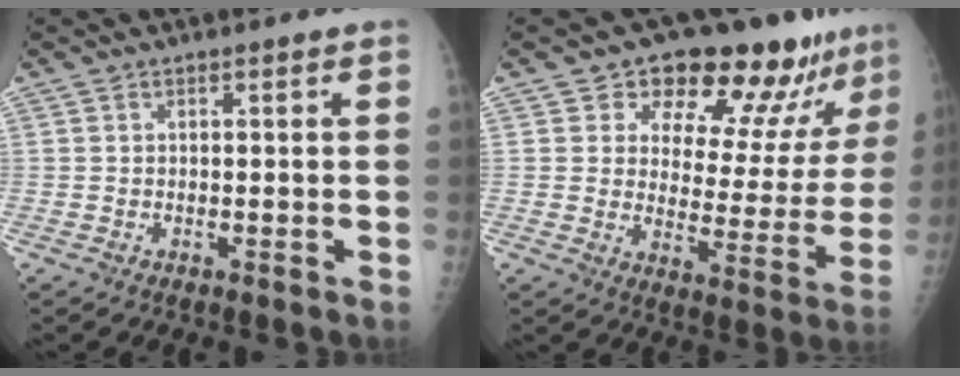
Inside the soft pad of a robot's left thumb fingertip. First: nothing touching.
{"total": 16.3, "force": [12.6, 7.0, 7.6], "torque": [-0.041, -0.076, 0.160]}